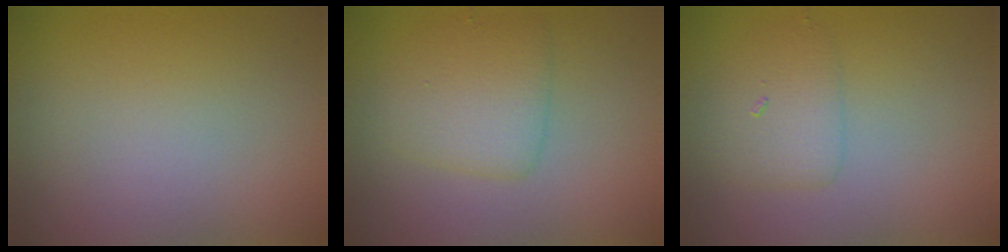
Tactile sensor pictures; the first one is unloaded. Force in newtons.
{"total": 3.3, "press": 3.3, "slide": 0.1}
{"total": 2.3, "press": 2.3, "slide": 0.1}